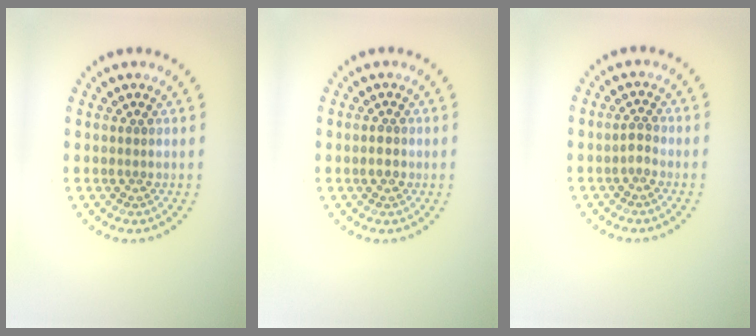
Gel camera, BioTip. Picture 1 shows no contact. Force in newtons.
{"total": 1.2, "press": 1.2, "slide": 0.2}
{"total": 0.9, "press": 0.8, "slide": 0.4}